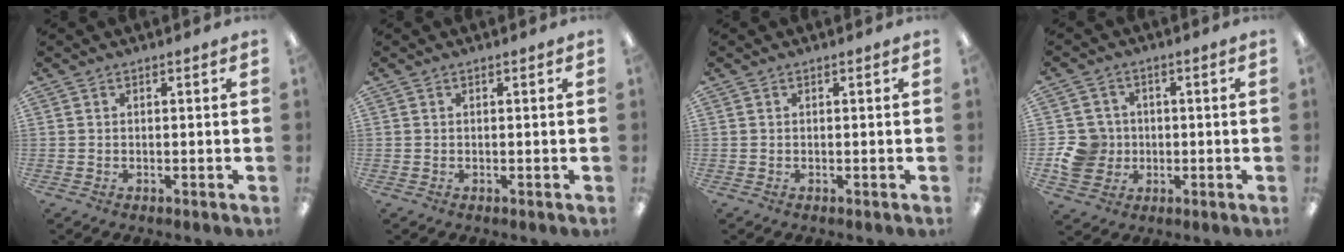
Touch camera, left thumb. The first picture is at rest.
{"total": 0.0}
{"total": 0.0}
{"total": 8.7, "force": [-1.0, 8.2, 2.6], "torque": [-0.070, 0.014, -0.014]}